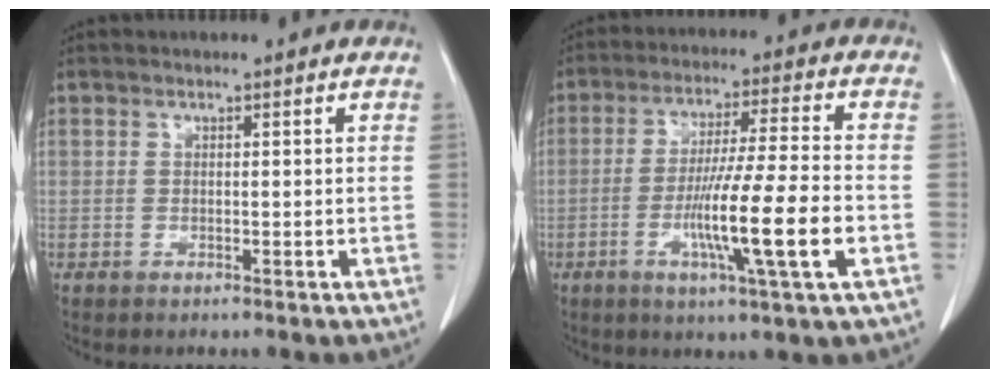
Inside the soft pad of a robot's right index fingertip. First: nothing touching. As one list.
[{"total": 13.1, "force": [-3.9, -0.5, 12.5], "torque": [-0.222, -0.013, -0.072]}]